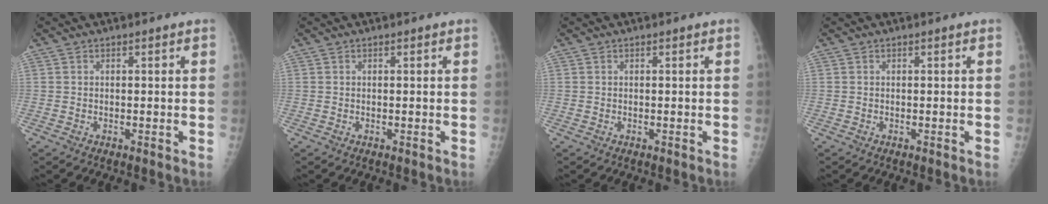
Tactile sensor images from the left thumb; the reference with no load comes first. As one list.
[{"total": 0.0}, {"total": 0.0}, {"total": 0.0}]